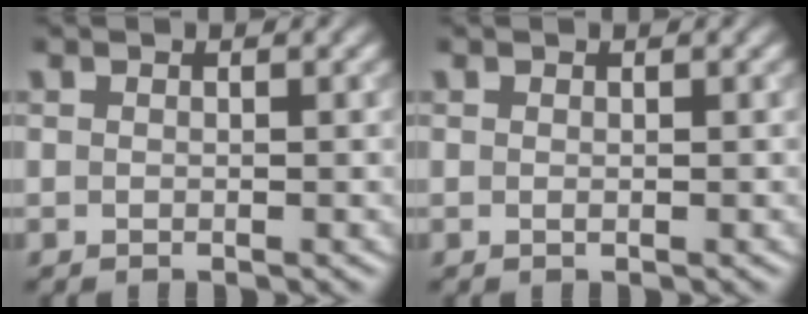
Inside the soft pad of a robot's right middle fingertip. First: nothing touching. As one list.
[{"total": 0.0}]